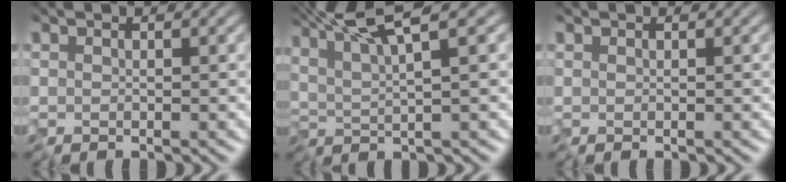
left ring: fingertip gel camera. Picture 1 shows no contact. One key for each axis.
{"total": 9.4, "fx": 5.7, "fy": 1.9, "fz": 7.2, "tx": -0.121, "ty": 0.019, "tz": 0.074}
{"total": 0.0}